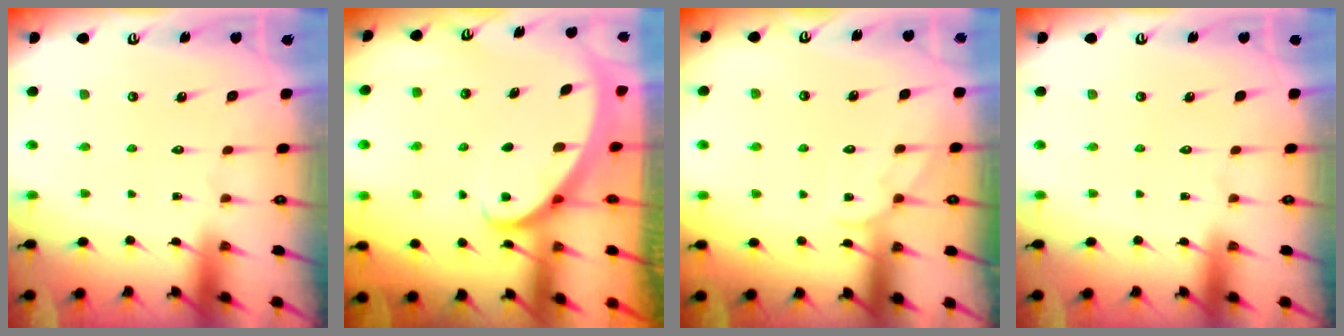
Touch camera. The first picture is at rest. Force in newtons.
{"total": 3.4, "press": 3.4, "slide": 0.4}
{"total": 3.5, "press": 3.5, "slide": 0.3}
{"total": 0.0}